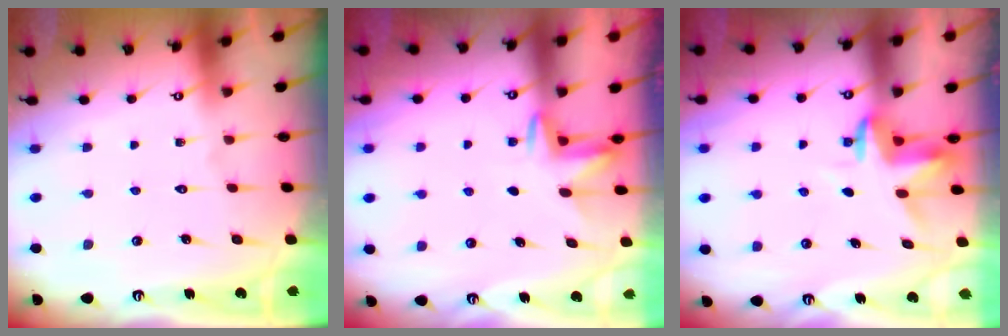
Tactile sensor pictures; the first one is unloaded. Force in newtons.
{"total": 2.6, "press": 2.6, "slide": 0.4}
{"total": 3.6, "press": 3.6, "slide": 0.2}